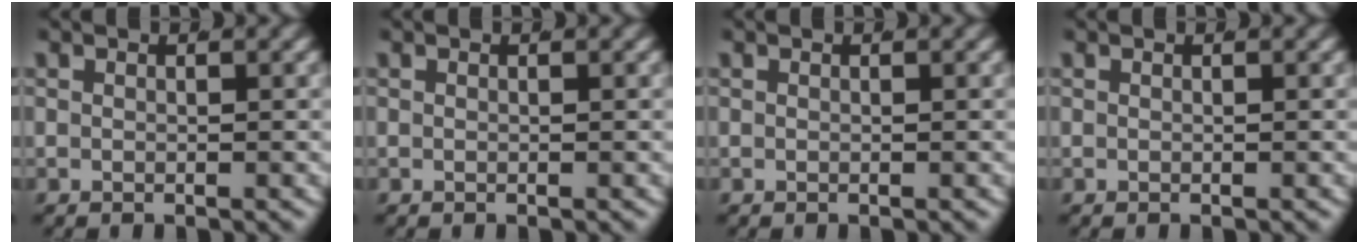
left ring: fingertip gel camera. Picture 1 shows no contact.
{"total": 0.0}
{"total": 0.0}
{"total": 0.0}